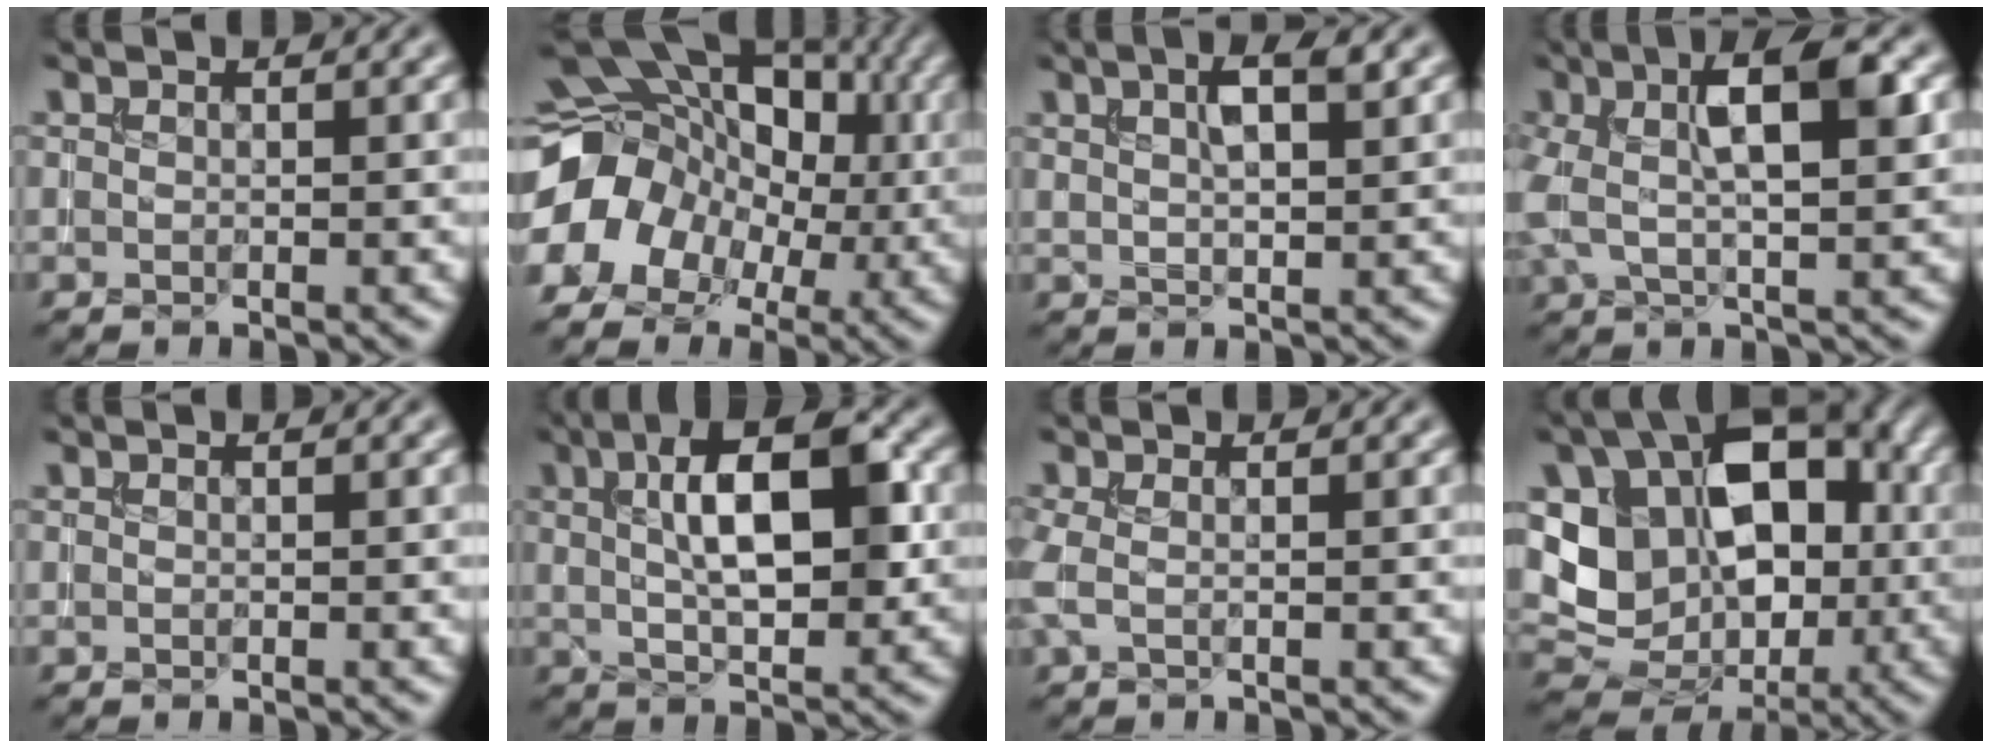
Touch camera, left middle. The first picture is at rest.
{"total": 15.4, "force": [-1.8, 12.7, 8.4], "torque": [-0.143, -0.002, -0.048]}
{"total": 3.5, "force": [1.7, 1.2, 2.9], "torque": [-0.055, 0.008, 0.031]}
{"total": 7.6, "force": [1.4, 2.7, 6.9], "torque": [-0.132, 0.010, 0.017]}
{"total": 0.0}
{"total": 8.7, "force": [1.9, 3.4, 7.8], "torque": [-0.119, 0.014, 0.025]}
{"total": 1.7, "force": [0.0, 0.7, 1.6], "torque": [-0.042, 0.002, -0.007]}
{"total": 14.6, "force": [1.0, 10.5, 10.0], "torque": [-0.158, -0.001, 0.026]}